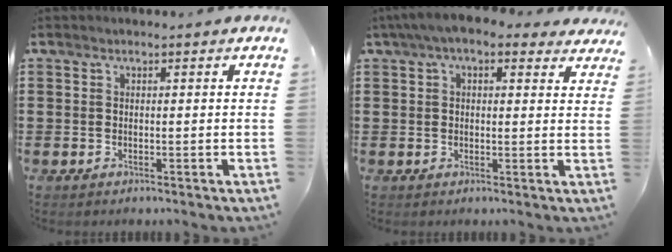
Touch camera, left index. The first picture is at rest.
{"total": 5.1, "force": [3.6, 1.6, 3.2], "torque": [-0.073, 0.001, 0.065]}